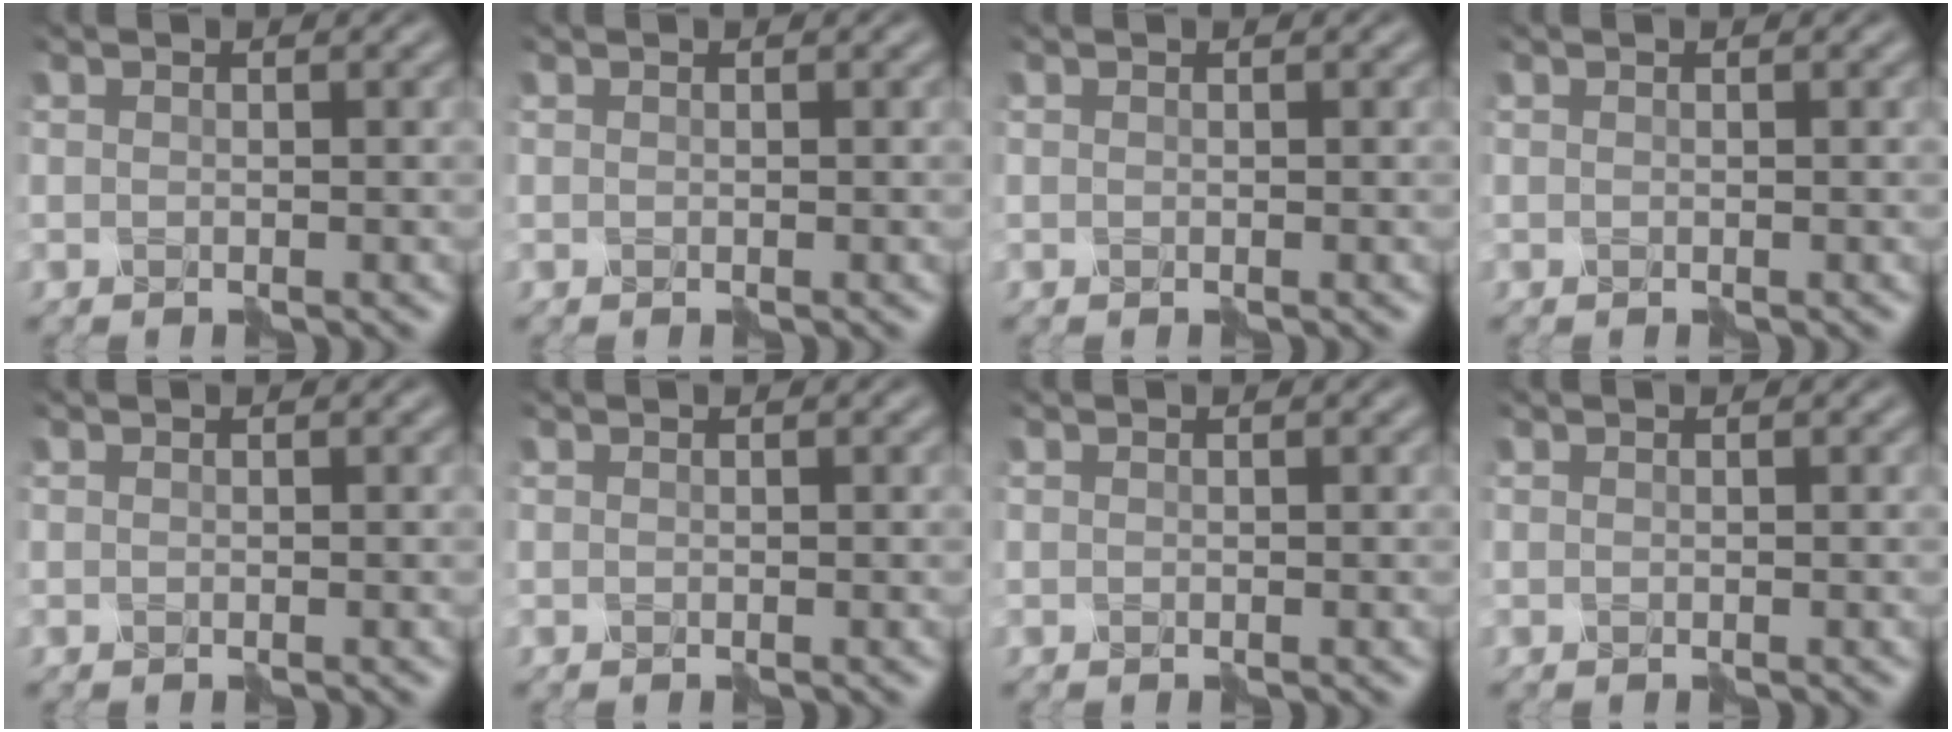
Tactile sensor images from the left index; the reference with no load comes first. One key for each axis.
{"total": 0.0}
{"total": 0.0}
{"total": 0.0}
{"total": 0.0}
{"total": 0.0}
{"total": 0.0}
{"total": 0.0}